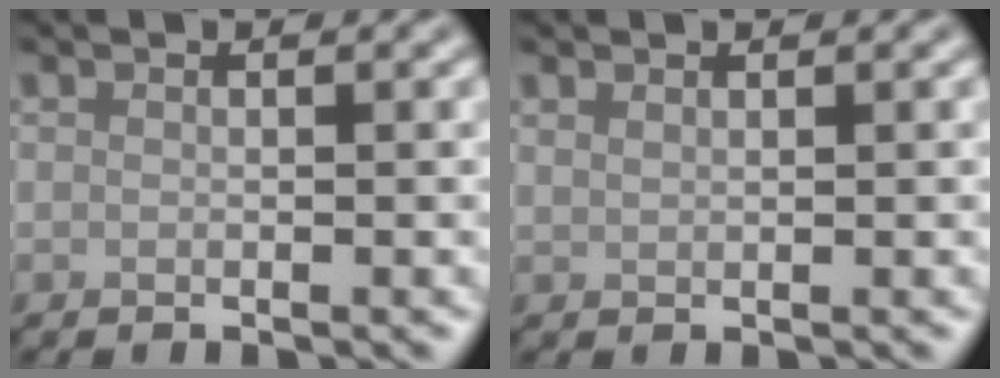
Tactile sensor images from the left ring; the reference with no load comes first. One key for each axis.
{"total": 0.7, "fx": 0.6, "fy": 0.2, "fz": 0.2, "tx": -0.005, "ty": 0.000, "tz": 0.014}